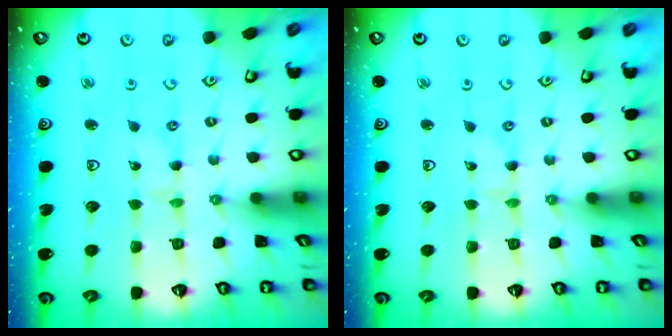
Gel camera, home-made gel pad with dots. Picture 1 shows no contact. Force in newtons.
{"total": 0.0}